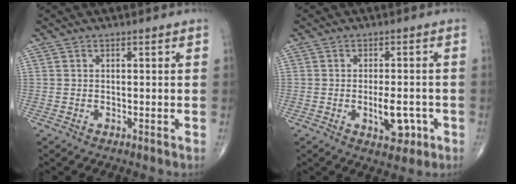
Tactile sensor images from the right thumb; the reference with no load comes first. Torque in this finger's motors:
{"motor_torque": [2.56, 2.44, 0.57, -0.75, 0.32]}